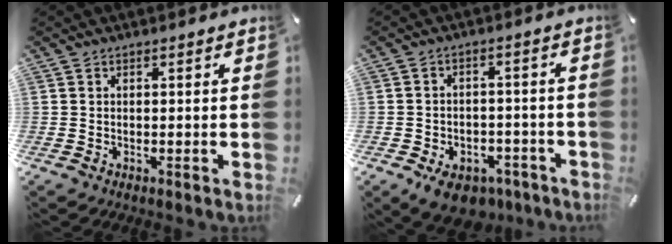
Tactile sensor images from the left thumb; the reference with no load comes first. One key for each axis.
{"total": 7.2, "fx": -4.5, "fy": 4.7, "fz": 3.2, "tx": -0.052, "ty": 0.032, "tz": -0.076}